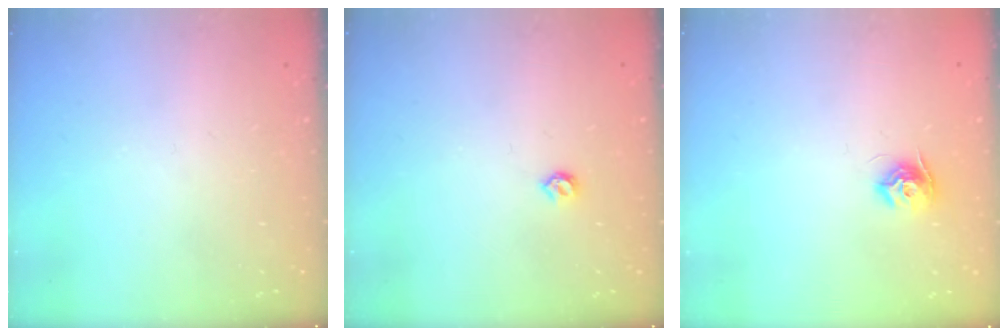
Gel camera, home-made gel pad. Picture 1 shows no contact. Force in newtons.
{"total": 4.2, "press": 4.2, "slide": 0.7}
{"total": 8.7, "press": 8.7, "slide": 0.1}